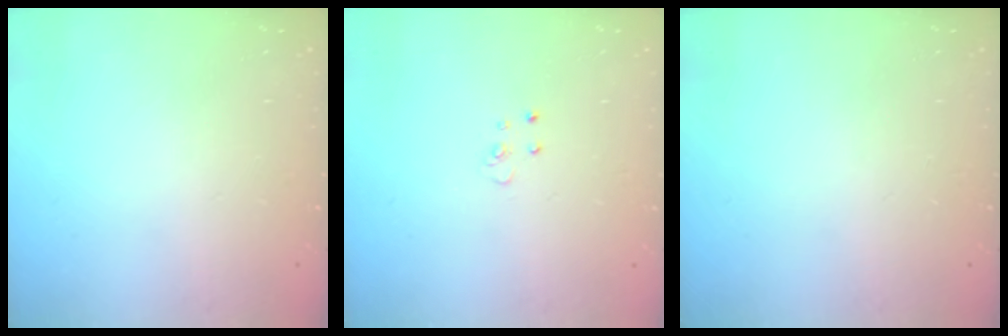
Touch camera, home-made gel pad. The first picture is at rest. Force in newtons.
{"total": 3.4, "press": 3.4, "slide": 0.3}
{"total": 0.0}